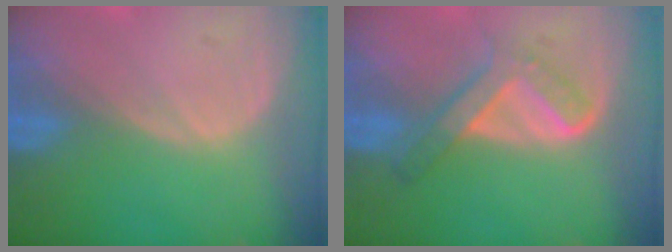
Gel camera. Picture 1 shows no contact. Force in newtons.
{"total": 5.3, "press": 5.1, "slide": 1.4}